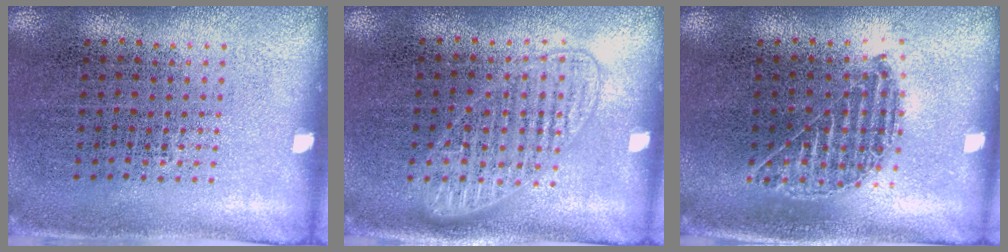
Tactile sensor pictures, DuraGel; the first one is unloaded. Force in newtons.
{"total": 1.2, "press": 1.2, "slide": 0.2}
{"total": 1.0, "press": 0.9, "slide": 0.3}